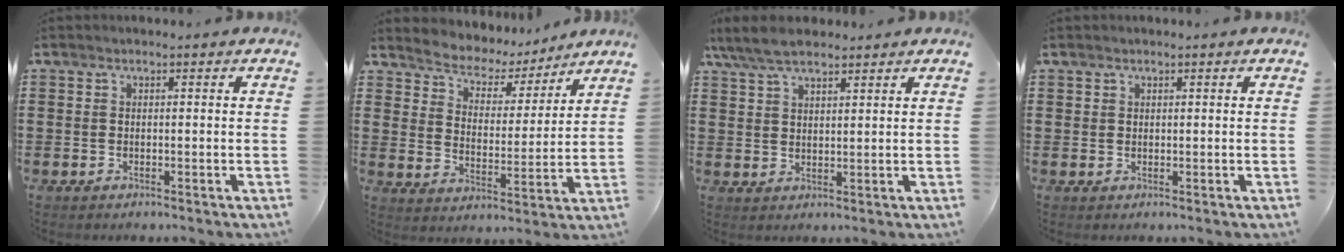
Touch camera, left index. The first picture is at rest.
{"total": 4.7, "force": [4.4, 1.4, 0.1], "torque": [-0.032, -0.033, 0.073]}
{"total": 5.9, "force": [4.7, 1.9, 3.0], "torque": [-0.071, 0.000, 0.087]}
{"total": 0.7, "force": [0.6, 0.5, 0.0], "torque": [-0.004, 0.001, 0.012]}